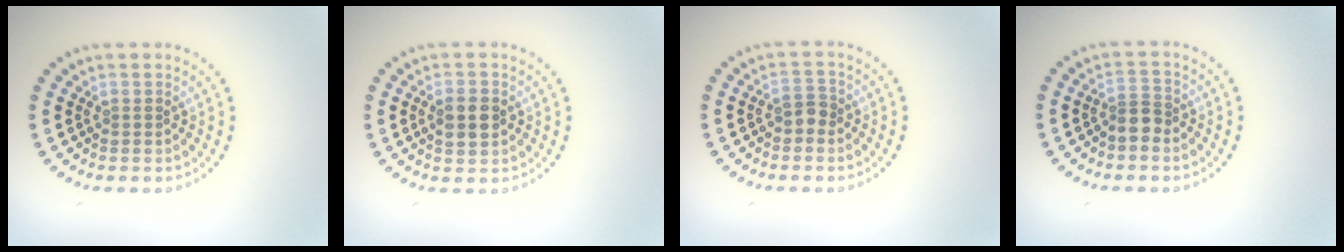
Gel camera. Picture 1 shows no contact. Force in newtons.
{"total": 2.9, "press": 2.9, "slide": 0.1}
{"total": 1.5, "press": 1.3, "slide": 0.6}
{"total": 1.9, "press": 1.6, "slide": 1.0}